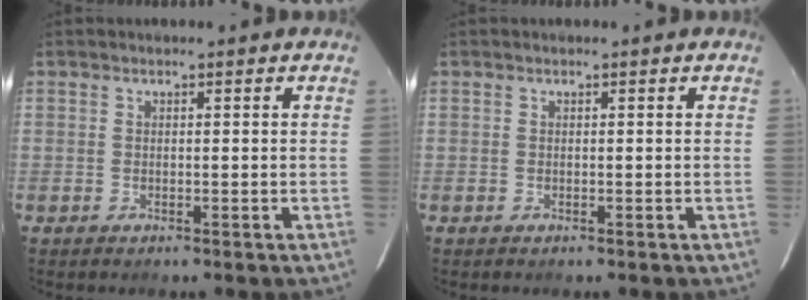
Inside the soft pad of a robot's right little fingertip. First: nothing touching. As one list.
[{"total": 0.0}]